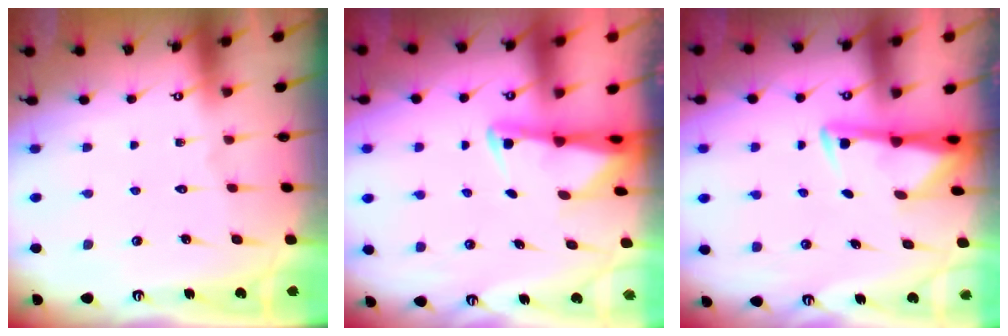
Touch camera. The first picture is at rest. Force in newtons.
{"total": 2.5, "press": 2.4, "slide": 0.5}
{"total": 2.8, "press": 2.8, "slide": 0.5}